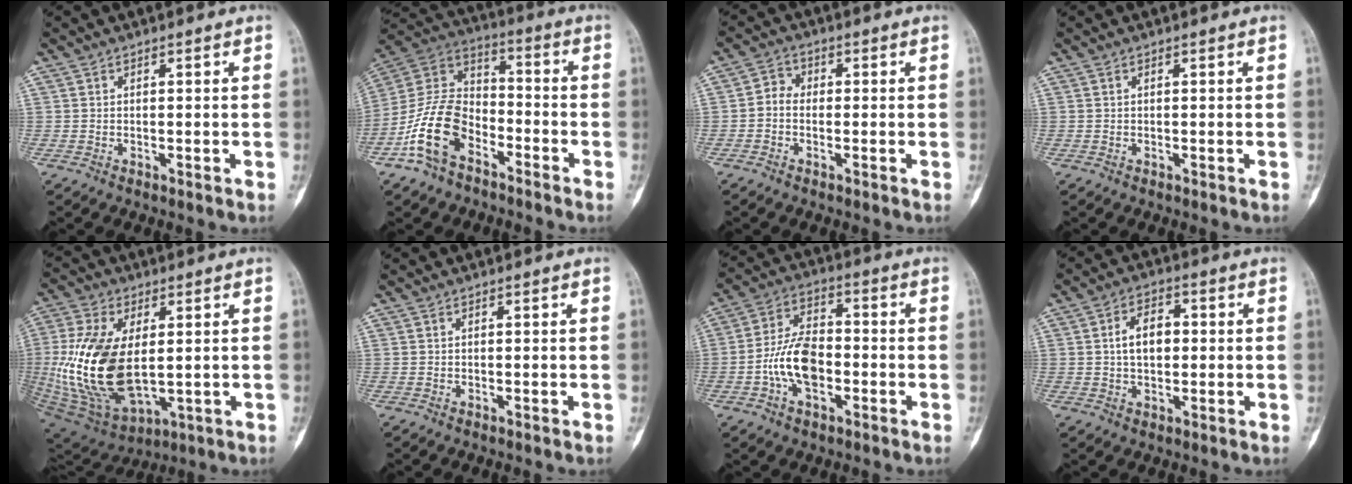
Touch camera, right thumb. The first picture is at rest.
{"total": 15.1, "force": [-7.8, 9.2, 9.1], "torque": [-0.173, 0.063, -0.158]}
{"total": 3.3, "force": [-0.7, 2.7, 1.8], "torque": [-0.020, 0.011, -0.027]}
{"total": 0.0}
{"total": 21.3, "force": [0.8, 12.0, 17.6], "torque": [-0.361, -0.021, 0.032]}
{"total": 0.0}
{"total": 10.9, "force": [-2.8, 6.3, 8.5], "torque": [-0.148, 0.027, -0.060]}
{"total": 6.6, "force": [0.6, 4.1, 5.1], "torque": [-0.076, 0.013, 0.006]}